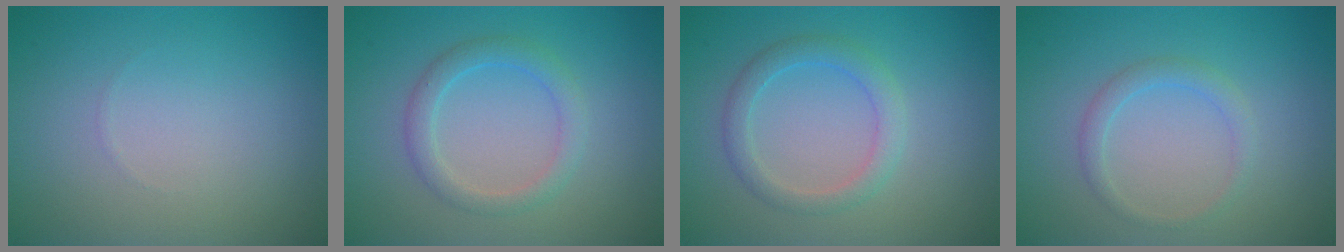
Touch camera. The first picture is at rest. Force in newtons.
{"total": 2.4, "press": 2.4, "slide": 0.1}
{"total": 2.5, "press": 2.5, "slide": 0.1}
{"total": 1.6, "press": 1.6, "slide": 0.1}